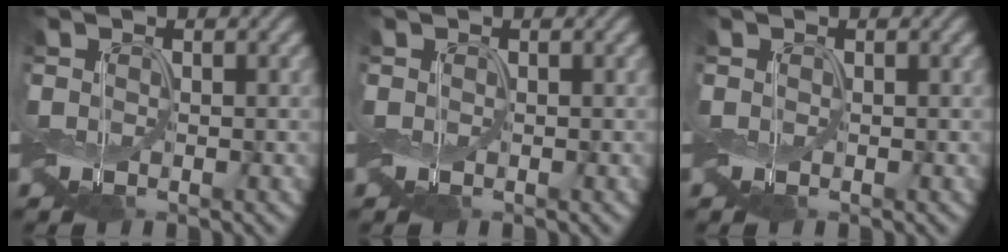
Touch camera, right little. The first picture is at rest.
{"total": 0.0}
{"total": 0.0}